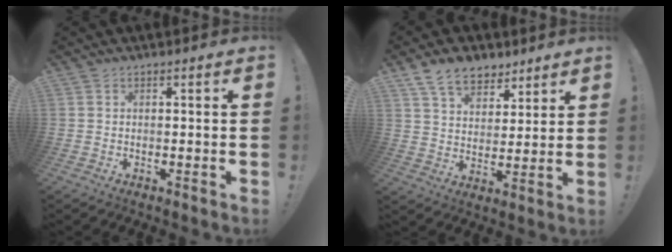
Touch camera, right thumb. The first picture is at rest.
{"total": 11.3, "force": [7.7, 6.9, 4.6], "torque": [-0.075, -0.040, 0.149]}